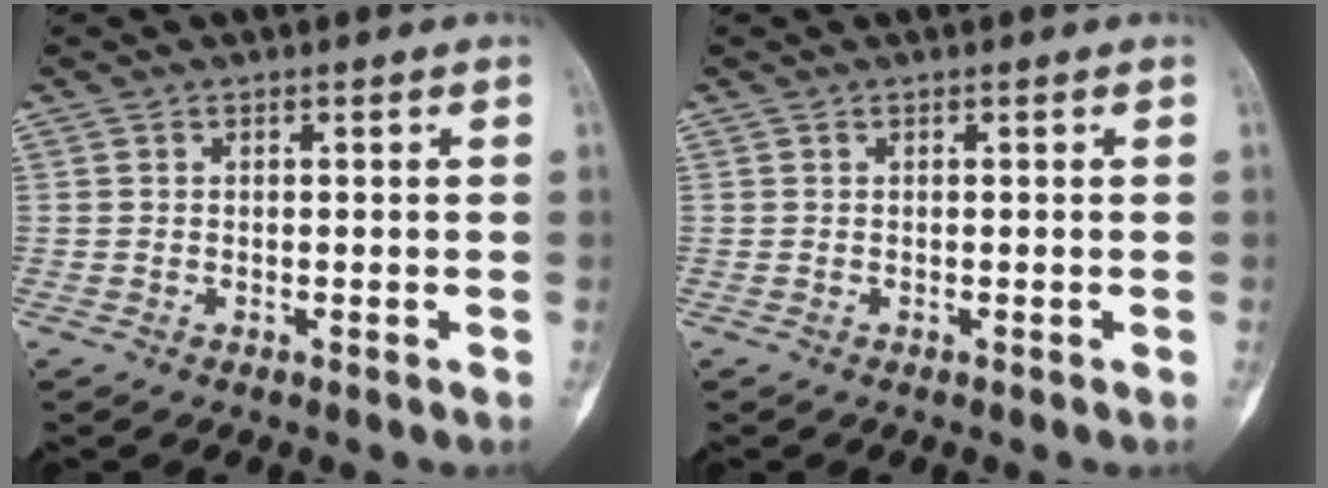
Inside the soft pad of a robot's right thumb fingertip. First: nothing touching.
{"total": 0.0}